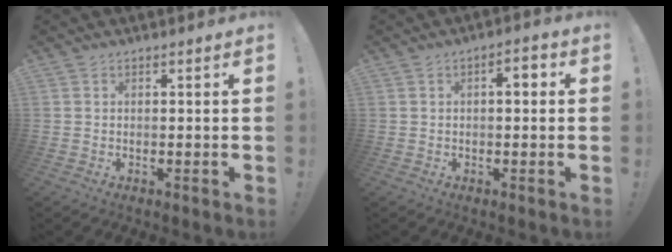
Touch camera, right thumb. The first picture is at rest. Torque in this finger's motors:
{"motor_torque": [-0.15, 0.18, -0.05, 0.12, 0.11]}